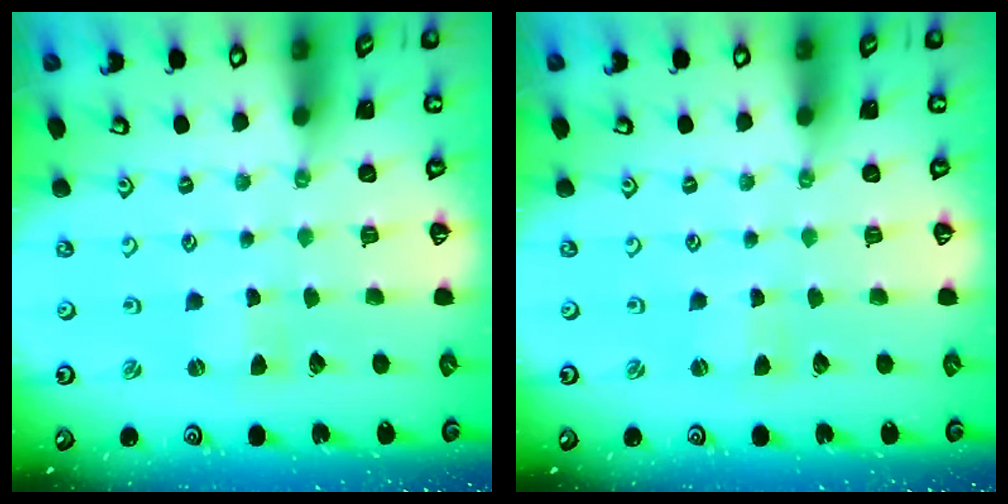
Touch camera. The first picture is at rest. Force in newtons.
{"total": 1.3, "press": 1.2, "slide": 0.3}